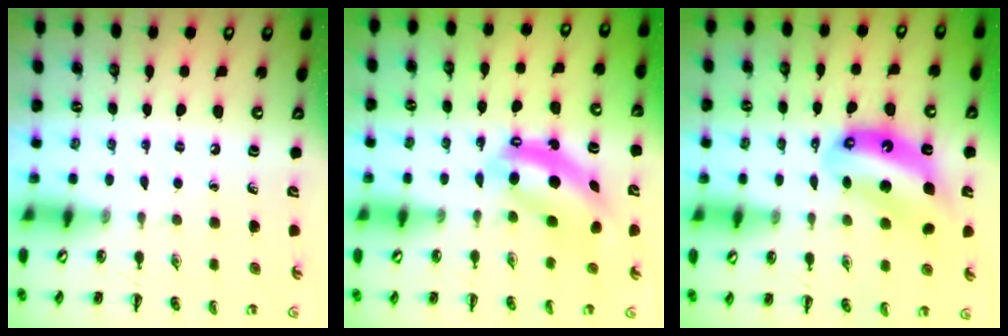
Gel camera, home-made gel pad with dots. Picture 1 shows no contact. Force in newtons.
{"total": 6.5, "press": 6.4, "slide": 1.0}
{"total": 10.6, "press": 10.3, "slide": 2.5}